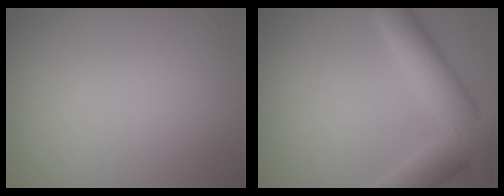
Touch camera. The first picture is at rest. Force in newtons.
{"total": 6.9, "press": 6.9, "slide": 0.6}